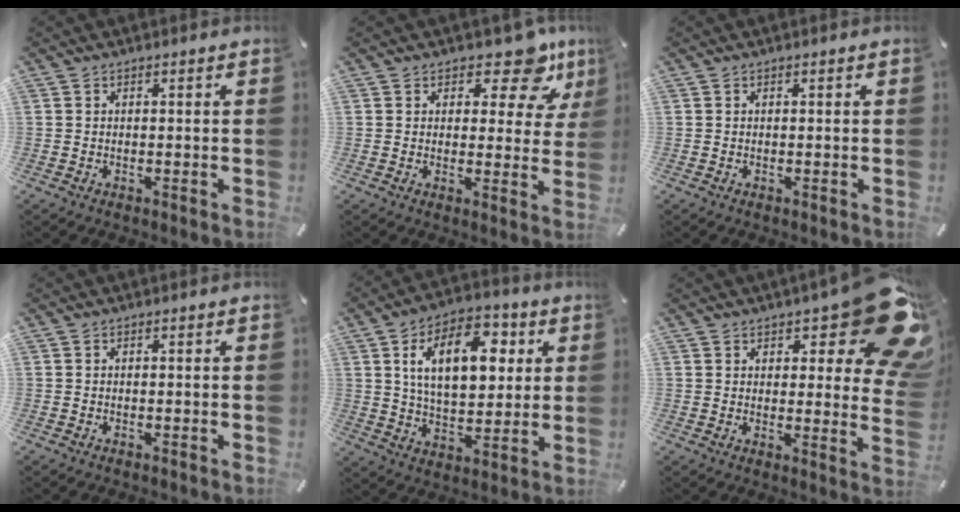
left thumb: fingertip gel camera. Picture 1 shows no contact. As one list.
[{"total": 10.7, "force": [6.8, 4.8, 6.7], "torque": [-0.075, -0.046, 0.113]}, {"total": 0.0}, {"total": 0.0}, {"total": 16.7, "force": [5.5, 9.8, 12.4], "torque": [-0.207, 0.006, 0.094]}, {"total": 18.4, "force": [10.8, 6.8, 13.2], "torque": [-0.152, -0.086, 0.183]}]